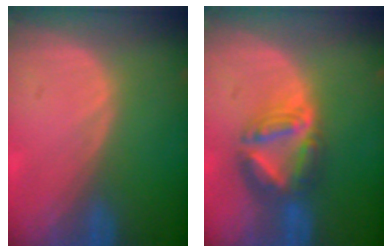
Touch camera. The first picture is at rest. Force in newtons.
{"total": 7.4, "press": 6.6, "slide": 3.4}